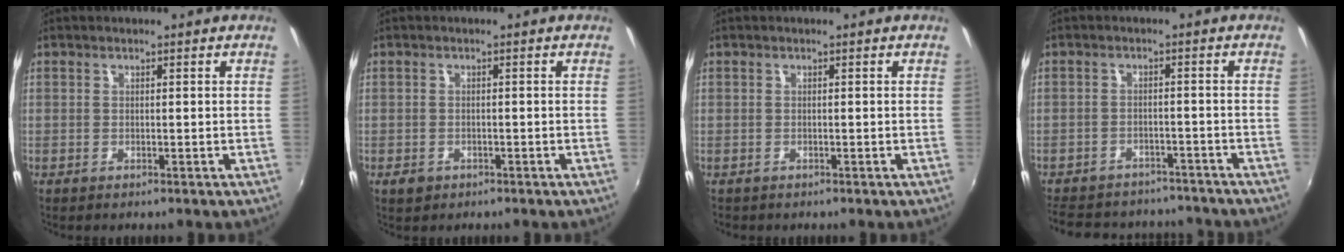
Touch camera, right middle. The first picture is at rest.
{"total": 2.1, "force": [-1.1, 1.5, 0.8], "torque": [-0.017, -0.002, -0.016]}
{"total": 0.8, "force": [-0.4, 0.7, -0.1], "torque": [-0.001, 0.000, -0.005]}
{"total": 16.9, "force": [-14.5, 6.7, 5.8], "torque": [-0.134, 0.014, -0.191]}